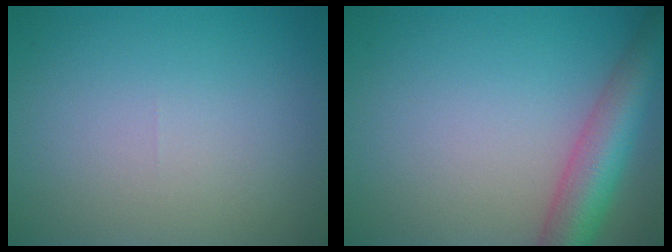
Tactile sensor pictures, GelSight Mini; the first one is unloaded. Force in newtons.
{"total": 6.2, "press": 6.2, "slide": 0.2}